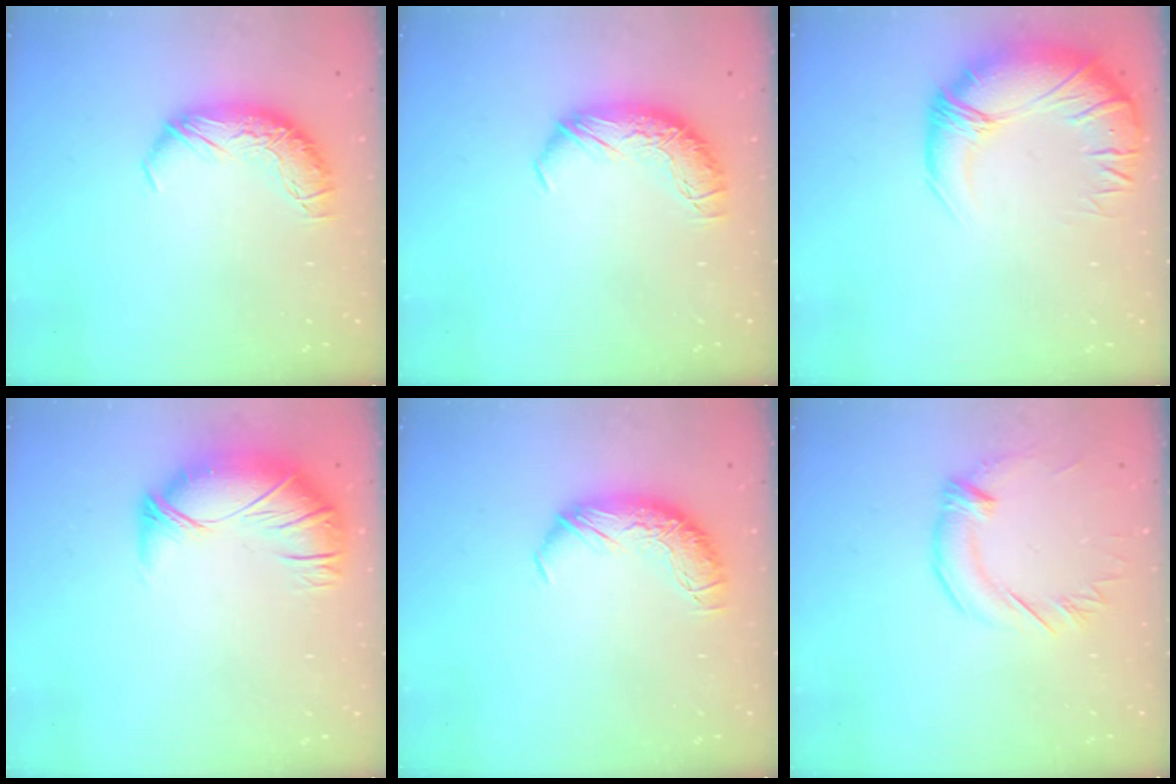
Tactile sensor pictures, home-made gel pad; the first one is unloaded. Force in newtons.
{"total": 0.0}
{"total": 4.3, "press": 2.4, "slide": 3.6}
{"total": 2.7, "press": 1.1, "slide": 2.5}
{"total": 0.0}
{"total": 1.4, "press": 1.2, "slide": 0.7}